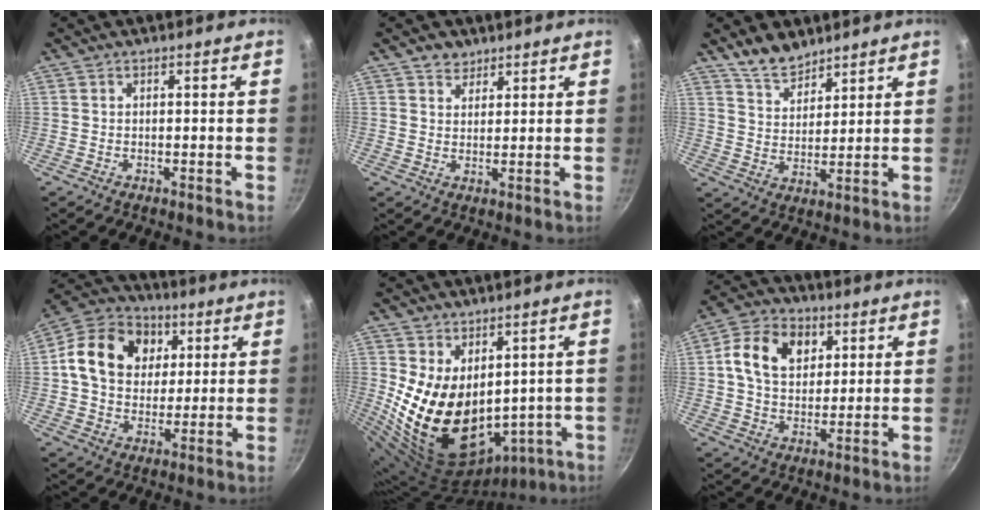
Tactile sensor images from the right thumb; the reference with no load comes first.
{"total": 3.2, "force": [2.3, 2.3, 0.5], "torque": [0.011, -0.014, 0.034]}
{"total": 6.9, "force": [5.7, 3.3, 2.0], "torque": [-0.015, -0.035, 0.109]}
{"total": 16.7, "force": [4.0, 13.2, 9.4], "torque": [-0.148, 0.011, 0.056]}
{"total": 17.1, "force": [1.9, 11.6, 12.4], "torque": [-0.202, -0.031, 0.069]}
{"total": 12.0, "force": [3.7, 8.8, 7.4], "torque": [-0.113, 0.000, 0.052]}